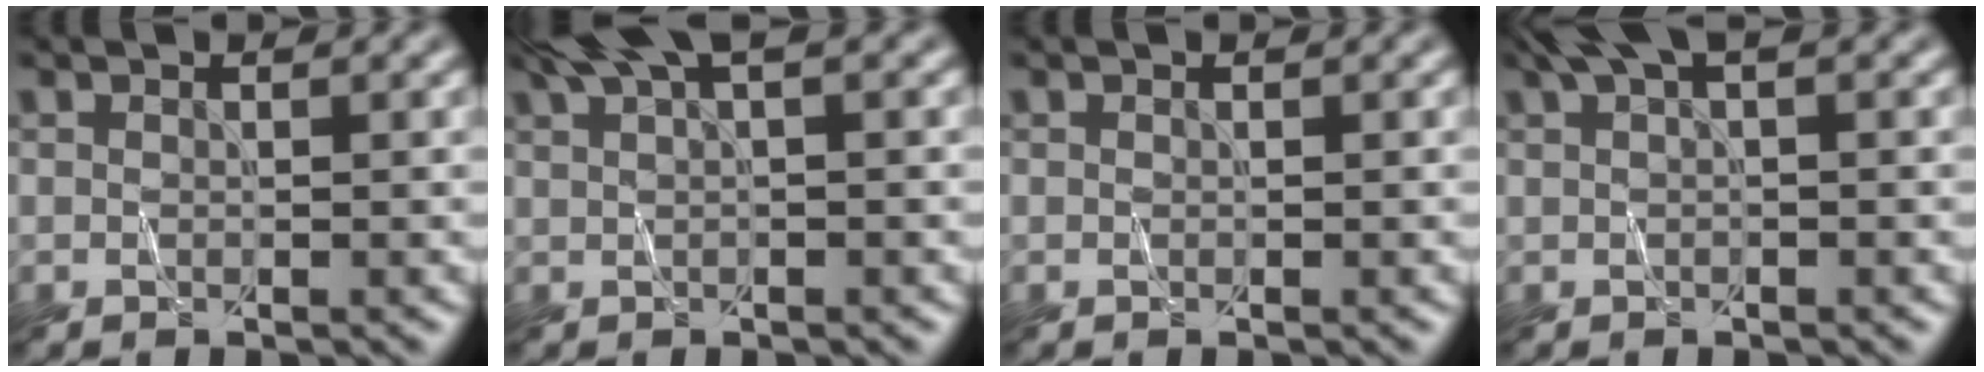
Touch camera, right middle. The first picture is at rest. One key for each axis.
{"total": 3.9, "fx": 2.4, "fy": 0.8, "fz": 2.9, "tx": -0.048, "ty": 0.011, "tz": 0.043}
{"total": 0.0}
{"total": 2.8, "fx": 1.6, "fy": 0.6, "fz": 2.2, "tx": -0.039, "ty": 0.006, "tz": 0.028}